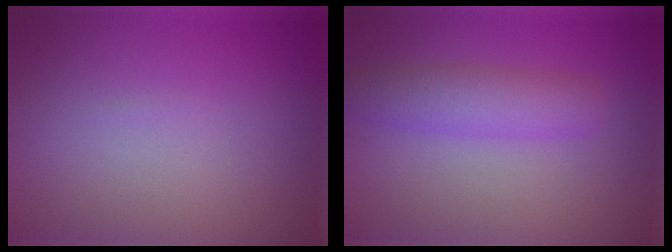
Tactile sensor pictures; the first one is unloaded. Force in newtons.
{"total": 3.7, "press": 3.7, "slide": 0.1}